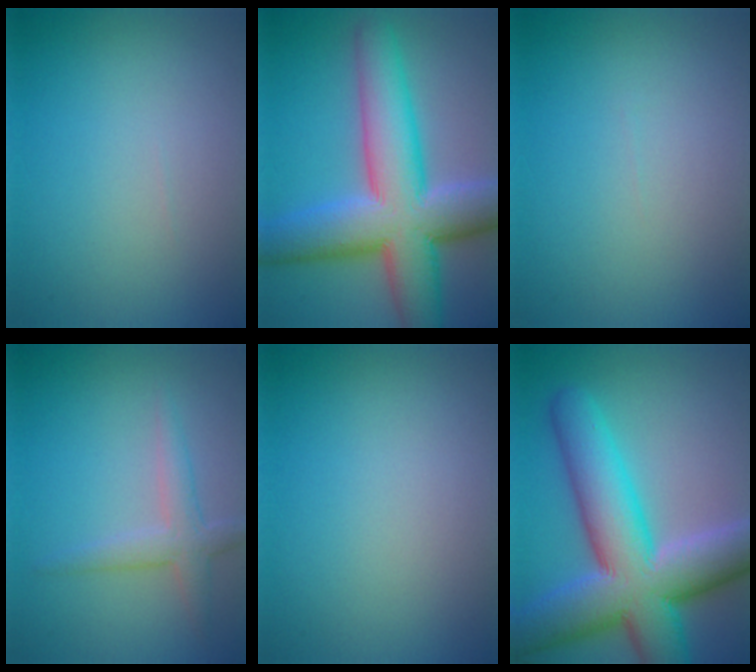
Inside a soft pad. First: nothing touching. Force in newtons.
{"total": 11.9, "press": 11.9, "slide": 0.5}
{"total": 0.0}
{"total": 2.6, "press": 2.6, "slide": 0.1}
{"total": 0.0}
{"total": 13.1, "press": 13.1, "slide": 0.6}